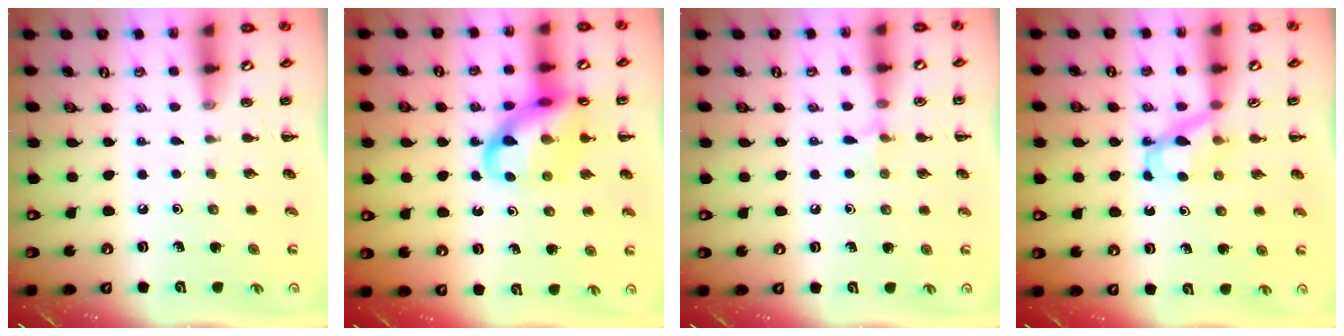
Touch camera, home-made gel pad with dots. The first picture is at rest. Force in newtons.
{"total": 15.2, "press": 15.0, "slide": 2.6}
{"total": 5.1, "press": 4.8, "slide": 1.7}
{"total": 4.1, "press": 3.9, "slide": 1.2}